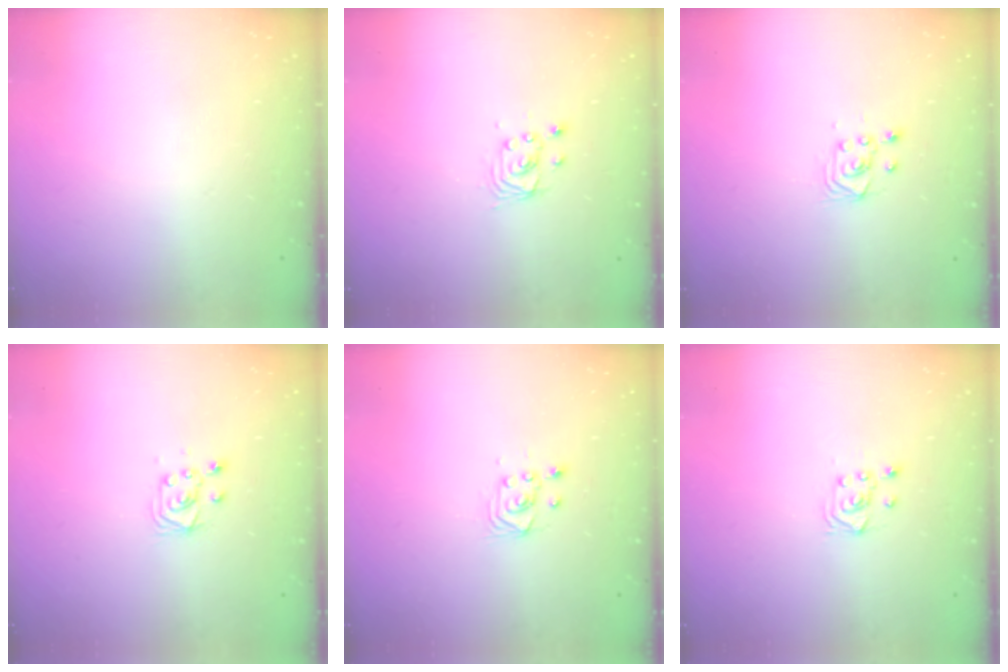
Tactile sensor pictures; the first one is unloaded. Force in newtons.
{"total": 2.9, "press": 2.9, "slide": 0.0}
{"total": 2.9, "press": 2.6, "slide": 1.3}
{"total": 4.9, "press": 4.8, "slide": 0.5}
{"total": 2.9, "press": 2.6, "slide": 1.3}
{"total": 3.9, "press": 3.8, "slide": 0.7}